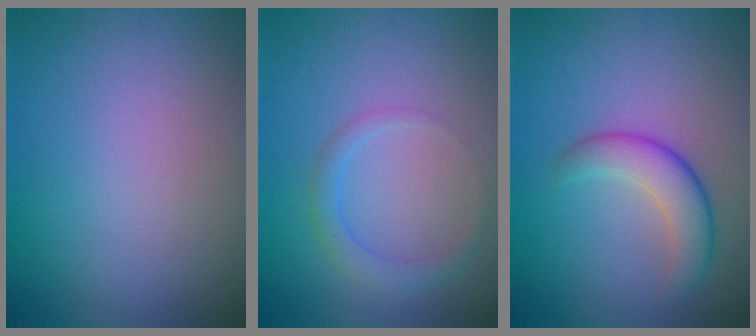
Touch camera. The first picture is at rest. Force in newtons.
{"total": 1.9, "press": 1.9, "slide": 0.1}
{"total": 3.5, "press": 3.5, "slide": 0.1}